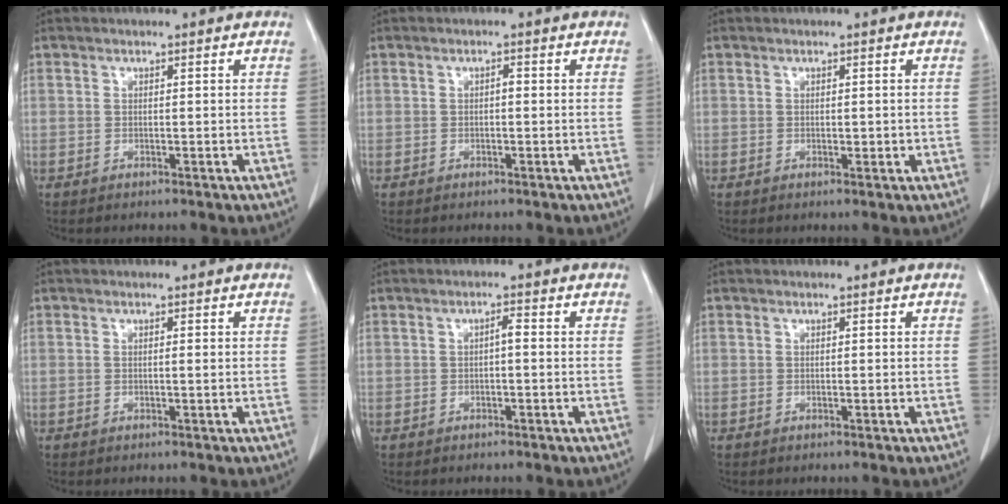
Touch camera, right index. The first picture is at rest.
{"total": 0.7, "force": [-0.1, 0.2, 0.6], "torque": [-0.010, 0.002, -0.002]}
{"total": 0.9, "force": [-0.1, 0.4, 0.9], "torque": [-0.012, -0.001, 0.000]}
{"total": 0.5, "force": [0.0, -0.1, 0.5], "torque": [-0.009, -0.001, -0.001]}
{"total": 1.3, "force": [-0.1, 0.3, 1.3], "torque": [-0.021, 0.004, -0.002]}
{"total": 0.0}